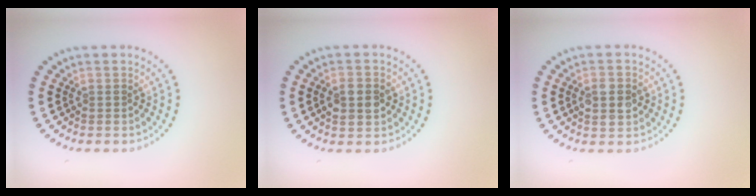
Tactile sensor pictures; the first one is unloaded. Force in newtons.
{"total": 2.9, "press": 2.9, "slide": 0.1}
{"total": 2.6, "press": 2.6, "slide": 0.2}